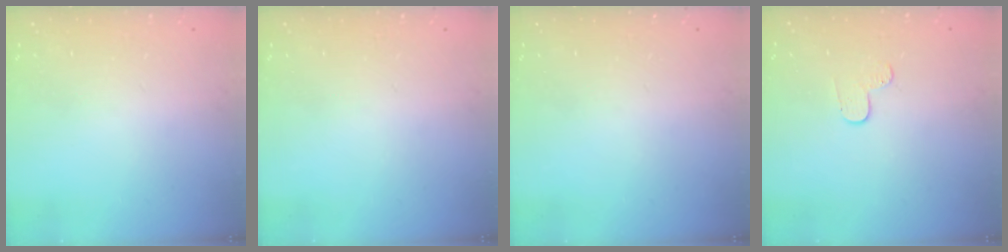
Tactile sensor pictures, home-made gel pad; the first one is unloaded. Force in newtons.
{"total": 0.0}
{"total": 0.0}
{"total": 4.0, "press": 3.9, "slide": 0.4}